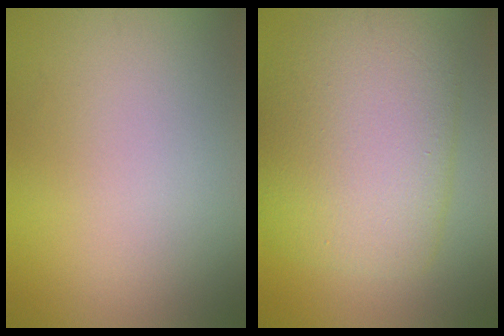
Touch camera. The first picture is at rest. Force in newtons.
{"total": 8.6, "press": 8.6, "slide": 0.3}